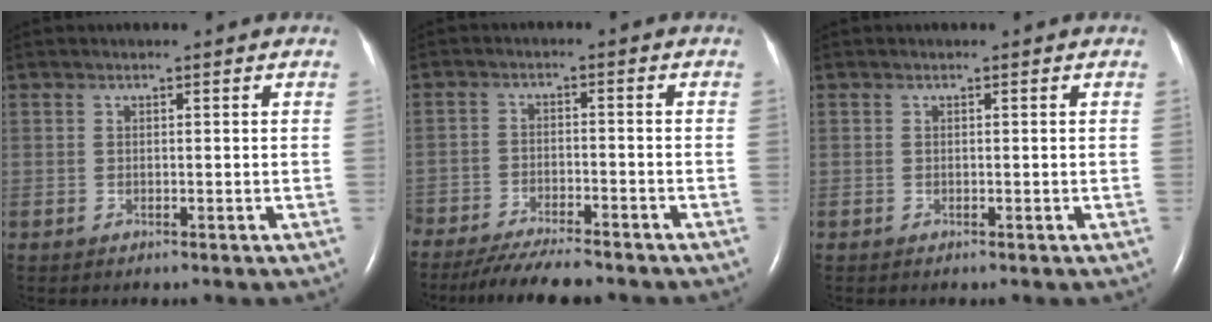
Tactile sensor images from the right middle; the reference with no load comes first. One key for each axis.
{"total": 10.6, "fx": -9.4, "fy": 1.6, "fz": 4.8, "tx": -0.068, "ty": -0.020, "tz": -0.146}
{"total": 0.0}